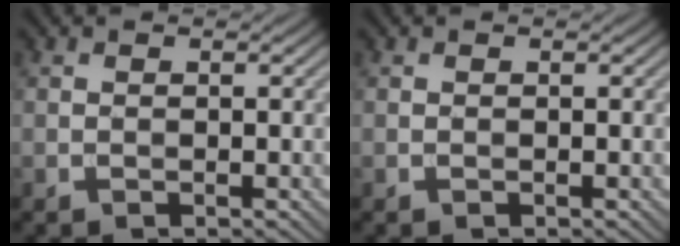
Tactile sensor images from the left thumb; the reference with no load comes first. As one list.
[{"total": 0.0}]